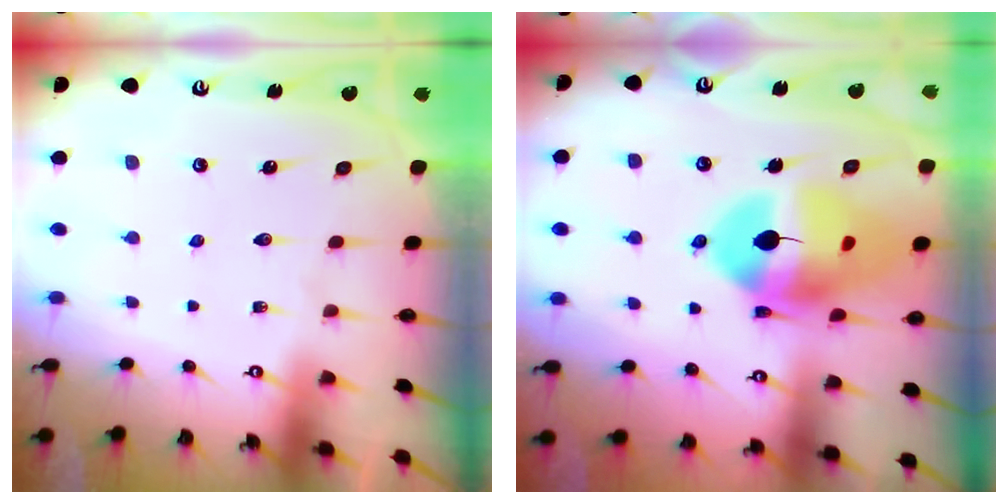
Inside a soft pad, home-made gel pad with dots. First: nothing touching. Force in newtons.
{"total": 17.8, "press": 17.7, "slide": 1.7}